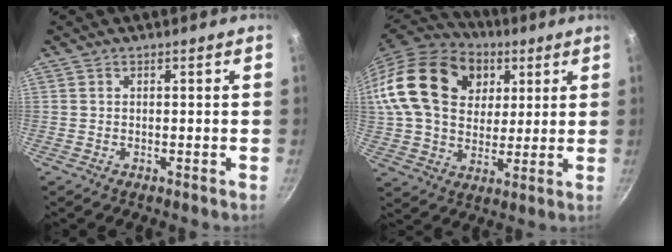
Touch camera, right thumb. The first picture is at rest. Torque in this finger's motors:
{"motor_torque": [-1.02, 2.23, 1.78, 0.06, 0.24]}